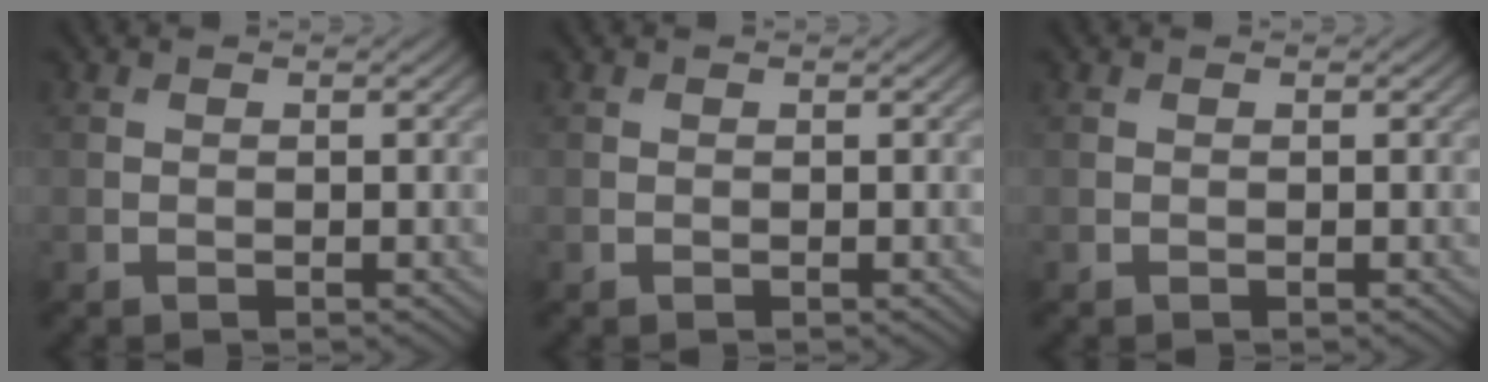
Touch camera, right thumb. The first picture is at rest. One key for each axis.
{"total": 0.0}
{"total": 0.0}